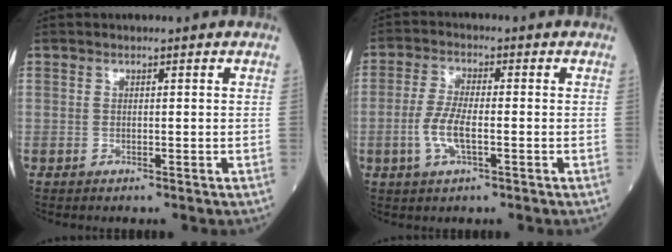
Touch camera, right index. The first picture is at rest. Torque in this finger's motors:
{"motor_torque": [0.29, -0.14, 0.38, 0.12]}